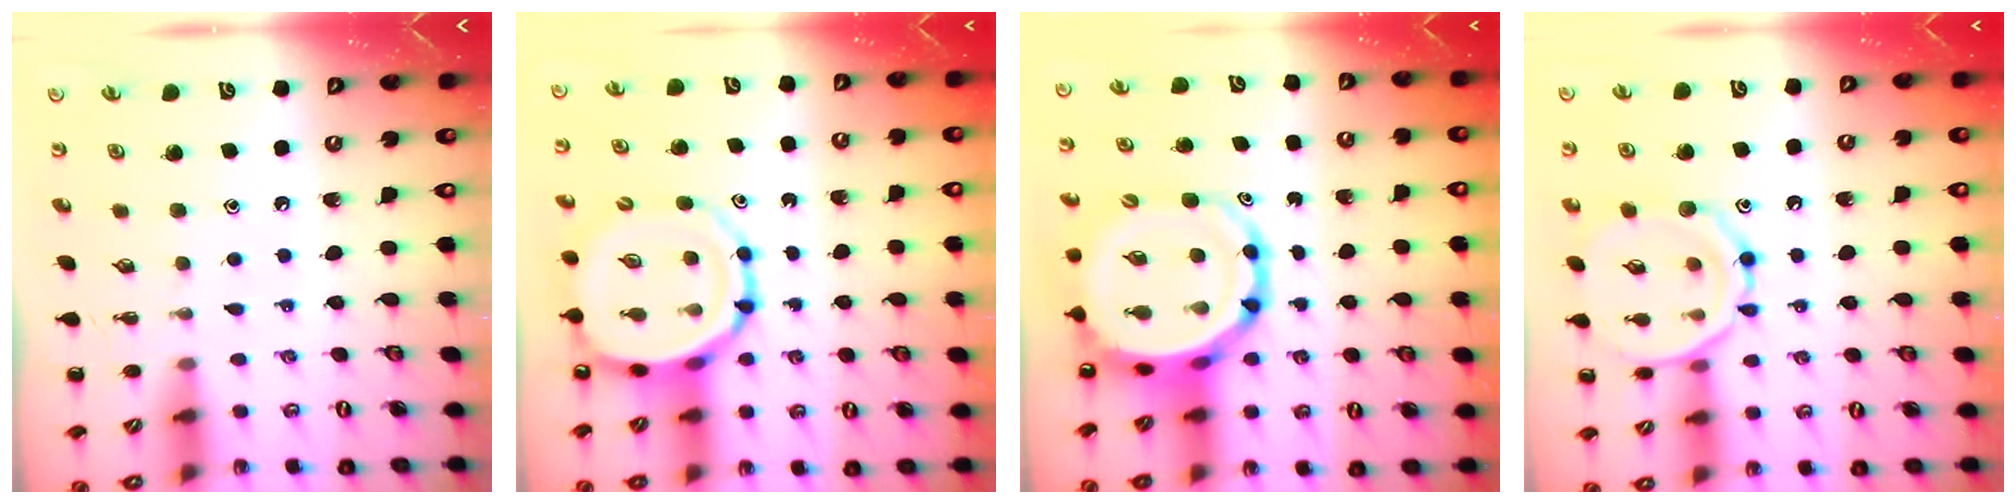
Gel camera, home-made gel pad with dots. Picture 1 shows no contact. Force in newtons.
{"total": 11.8, "press": 11.4, "slide": 3.0}
{"total": 11.7, "press": 11.2, "slide": 3.3}
{"total": 12.7, "press": 12.7, "slide": 0.5}